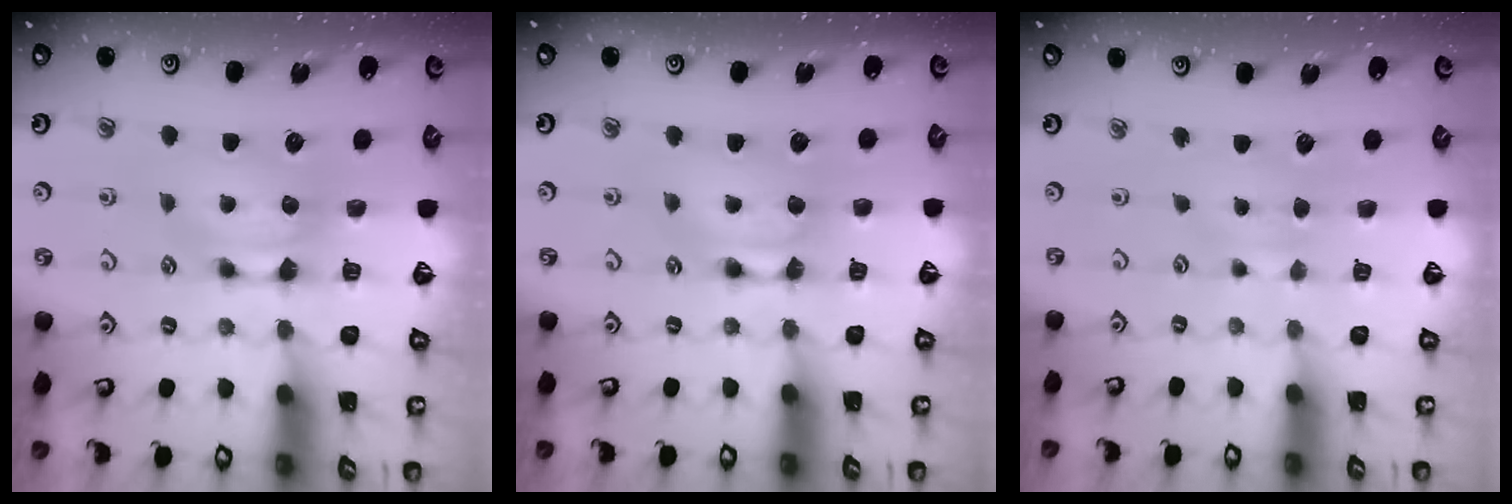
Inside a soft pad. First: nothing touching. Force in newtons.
{"total": 1.8, "press": 1.8, "slide": 0.1}
{"total": 2.6, "press": 2.5, "slide": 0.3}